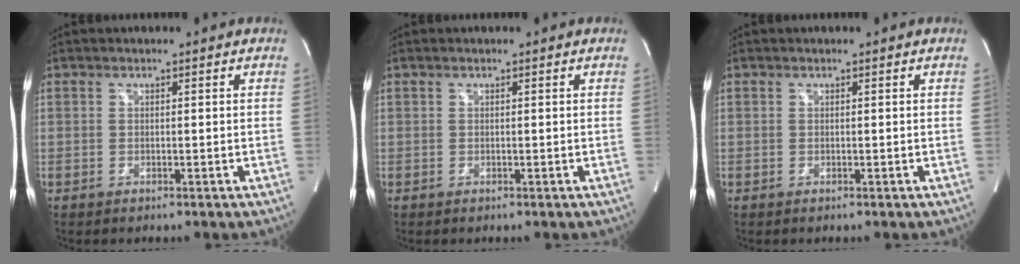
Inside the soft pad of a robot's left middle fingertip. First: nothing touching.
{"total": 0.0}
{"total": 0.0}